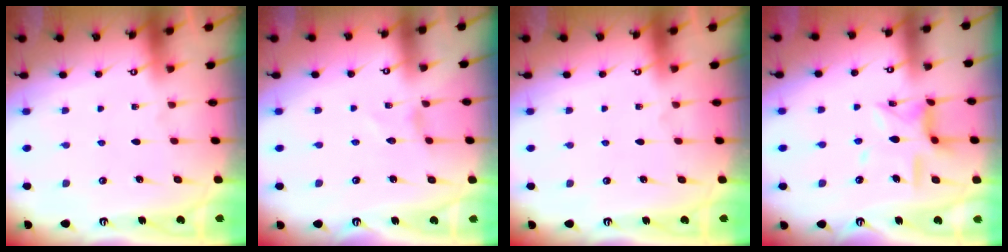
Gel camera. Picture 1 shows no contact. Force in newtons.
{"total": 0.0}
{"total": 0.0}
{"total": 11.8, "press": 11.8, "slide": 1.1}